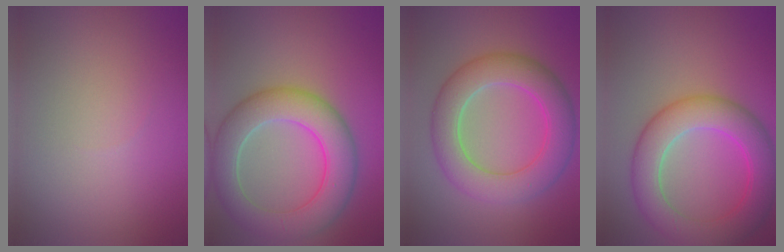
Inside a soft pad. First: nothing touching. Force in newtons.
{"total": 7.8, "press": 7.8, "slide": 0.6}
{"total": 7.1, "press": 7.1, "slide": 0.3}
{"total": 7.4, "press": 7.4, "slide": 0.3}